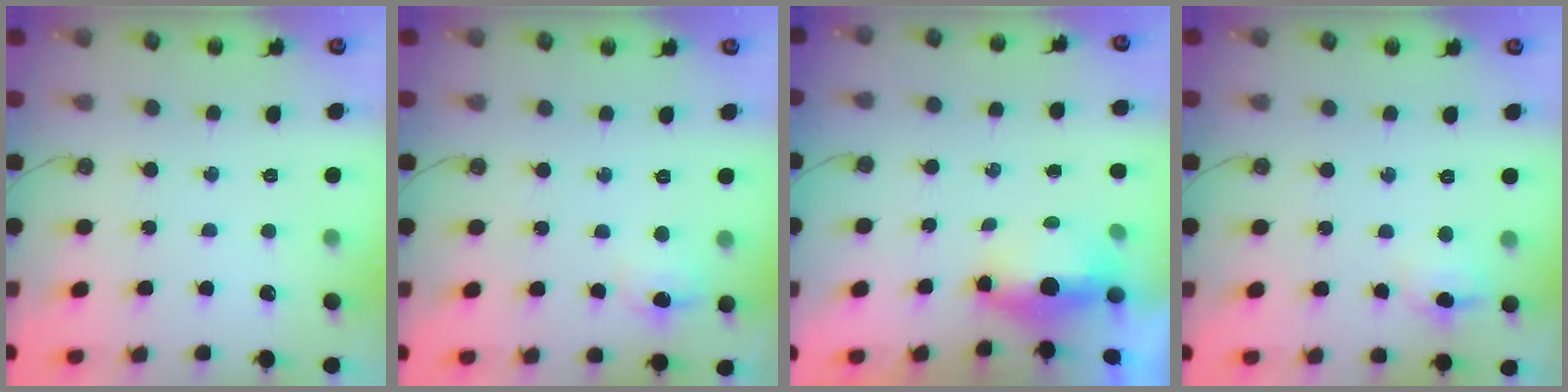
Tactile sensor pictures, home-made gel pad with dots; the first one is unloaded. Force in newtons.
{"total": 6.6, "press": 6.6, "slide": 0.7}
{"total": 9.6, "press": 6.1, "slide": 7.4}
{"total": 5.5, "press": 5.3, "slide": 1.2}